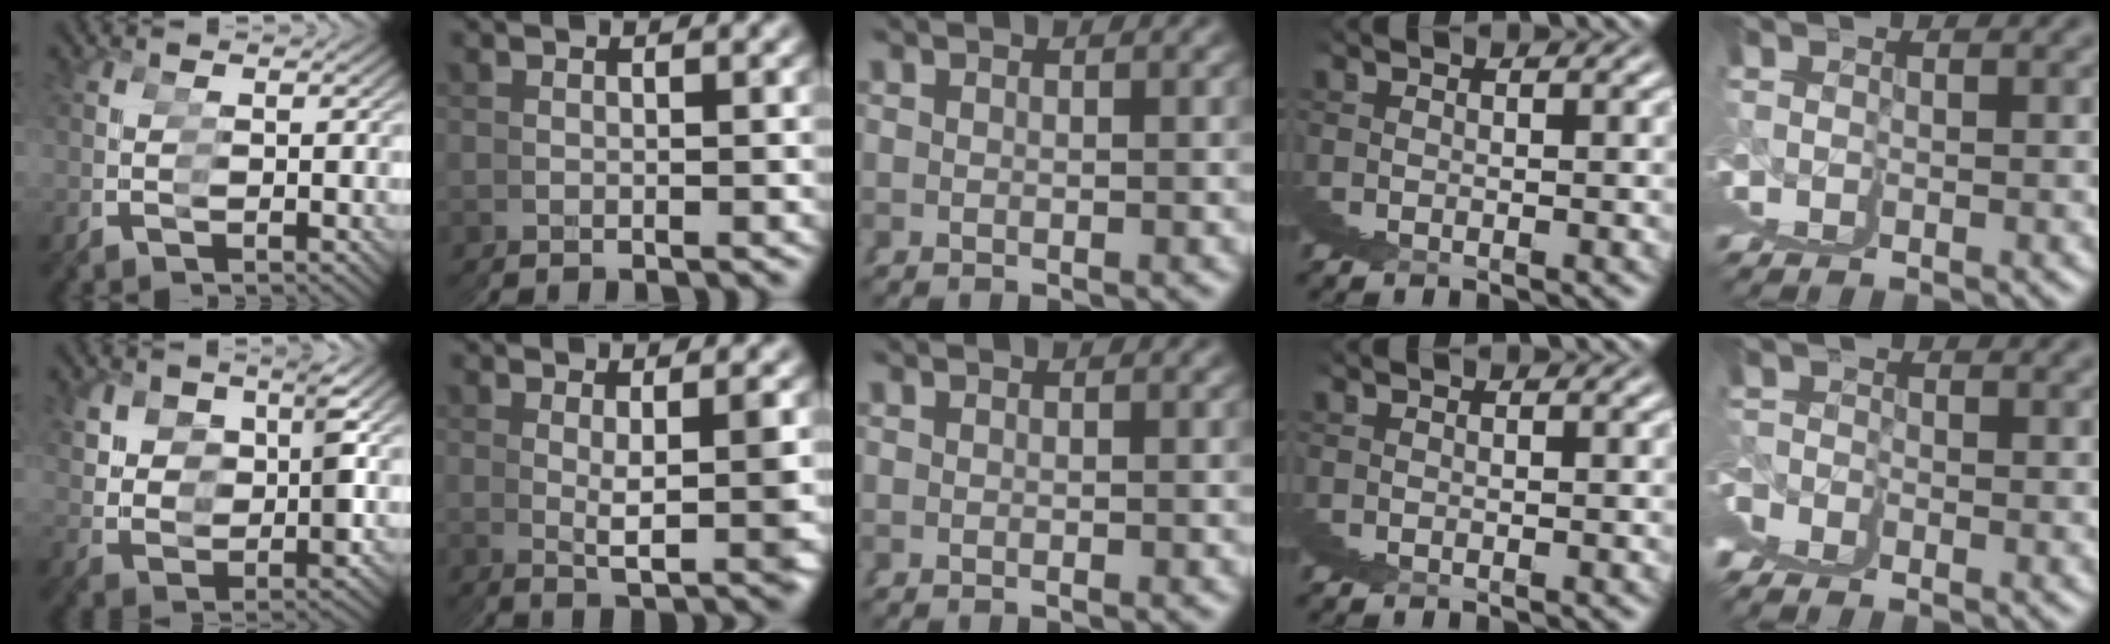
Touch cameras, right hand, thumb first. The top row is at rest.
{"thumb": {"total": 3.0, "force": [2.7, 1.2, 0.8], "torque": [-0.036, -0.001, 0.054]}, "index": {"total": 3.2, "force": [0.8, -1.7, 2.6], "torque": [-0.035, 0.017, 0.011]}, "little": {"total": 2.9, "force": [1.6, -2.3, -0.5], "torque": [0.022, 0.014, 0.027]}}